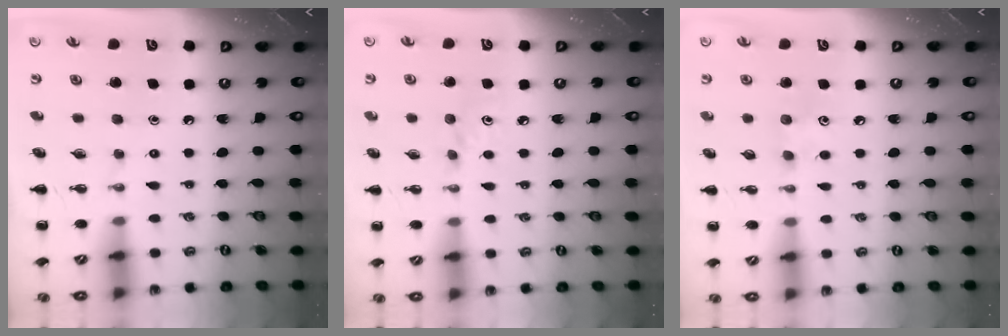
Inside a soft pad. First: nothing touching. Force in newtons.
{"total": 4.1, "press": 3.8, "slide": 1.5}
{"total": 6.2, "press": 6.1, "slide": 1.3}